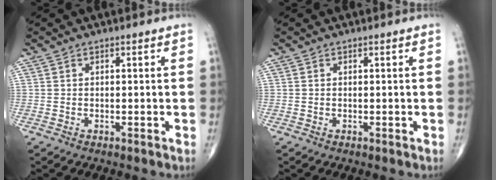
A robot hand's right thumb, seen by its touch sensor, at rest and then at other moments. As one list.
[{"total": 0.0}]